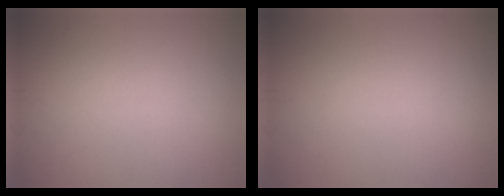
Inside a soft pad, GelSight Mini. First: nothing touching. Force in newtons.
{"total": 0.0}